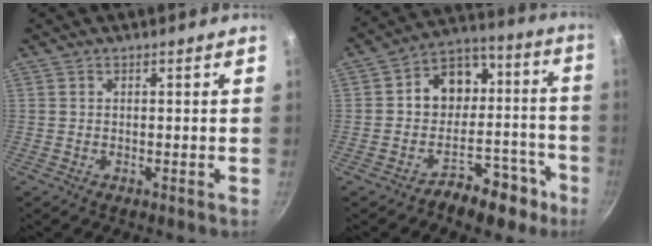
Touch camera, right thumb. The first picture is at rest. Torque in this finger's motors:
{"motor_torque": [1.13, 2.39, 0.21, -0.49, 0.06]}